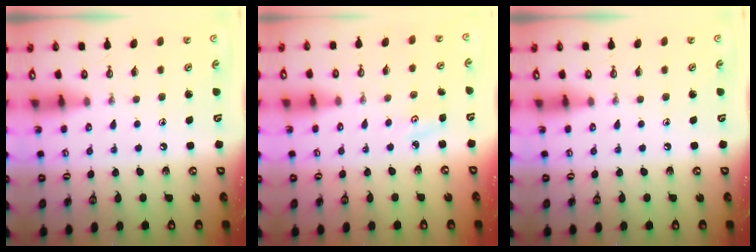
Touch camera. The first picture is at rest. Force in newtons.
{"total": 2.7, "press": 2.6, "slide": 0.4}
{"total": 0.0}